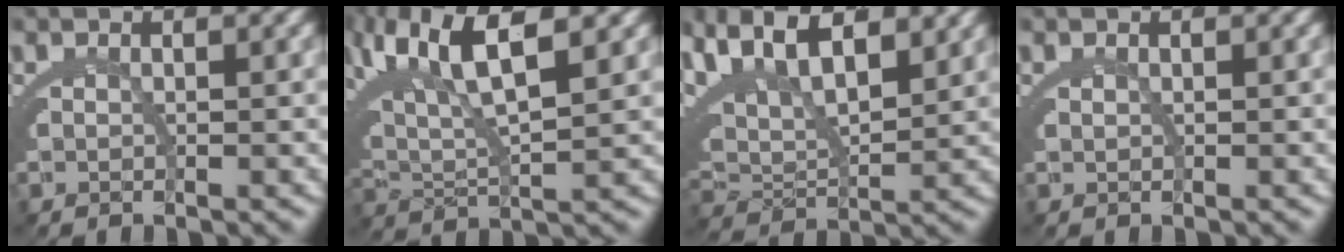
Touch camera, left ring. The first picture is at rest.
{"total": 9.8, "force": [4.4, 4.9, 7.3], "torque": [-0.158, 0.004, 0.074]}
{"total": 11.2, "force": [4.4, 7.5, 7.1], "torque": [-0.155, 0.007, 0.063]}
{"total": 0.6, "force": [0.3, -0.6, 0.1], "torque": [-0.001, -0.003, 0.009]}